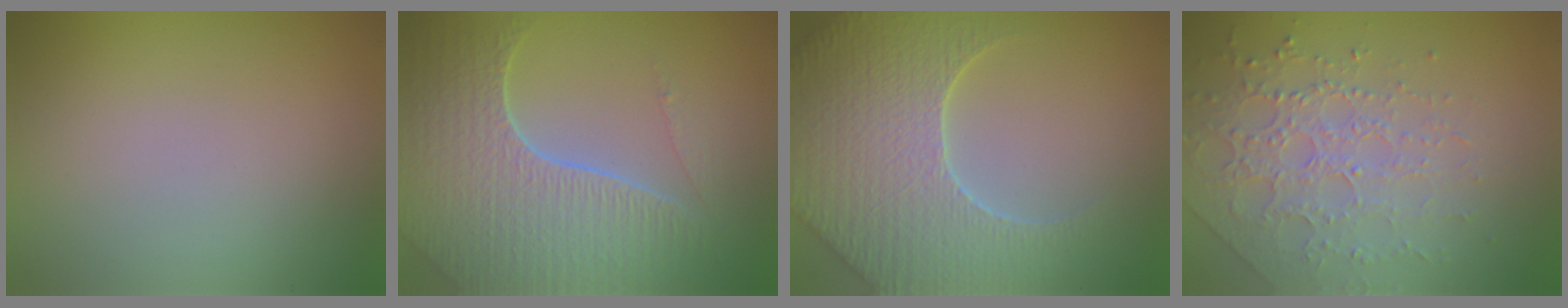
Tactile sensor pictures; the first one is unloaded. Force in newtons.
{"total": 7.0, "press": 5.1, "slide": 4.8}
{"total": 7.9, "press": 7.6, "slide": 2.2}
{"total": 3.9, "press": 3.7, "slide": 1.0}